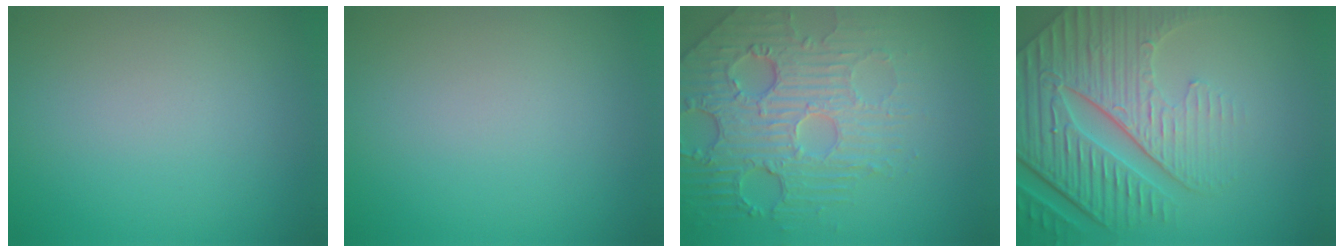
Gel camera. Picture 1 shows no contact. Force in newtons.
{"total": 0.0}
{"total": 6.9, "press": 5.2, "slide": 4.5}
{"total": 9.0, "press": 6.3, "slide": 6.5}